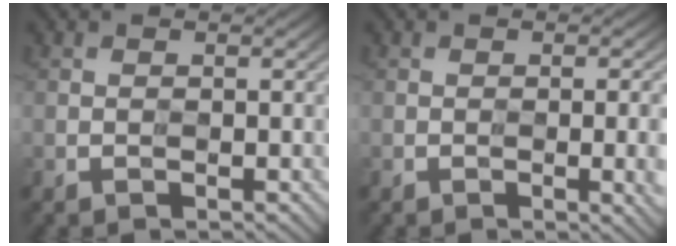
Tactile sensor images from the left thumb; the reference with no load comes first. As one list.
[{"total": 5.8, "force": [-1.8, 1.9, 5.2], "torque": [-0.055, -0.002, -0.009]}]